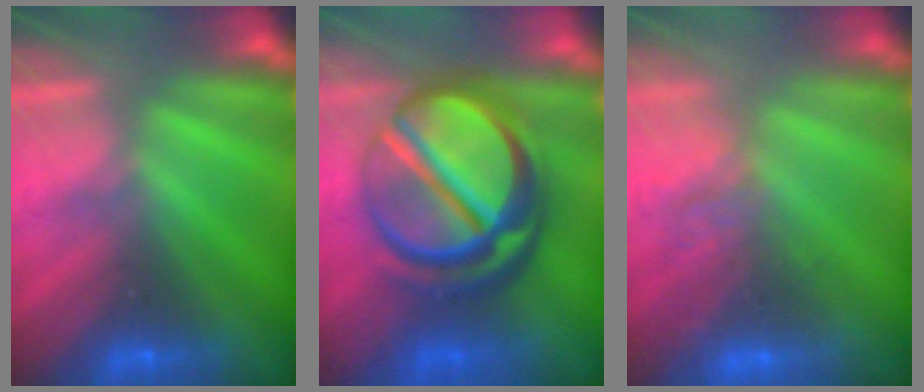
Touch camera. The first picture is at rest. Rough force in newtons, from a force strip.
{"total": 7.6}
{"total": 2.9}